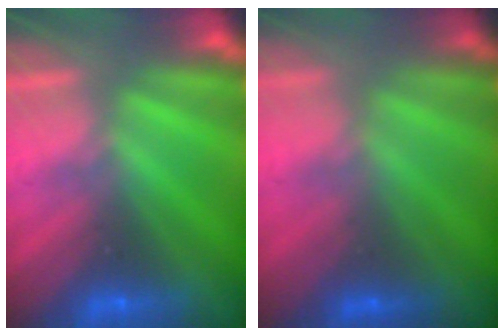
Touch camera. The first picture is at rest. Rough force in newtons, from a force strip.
{"total": 1.6}